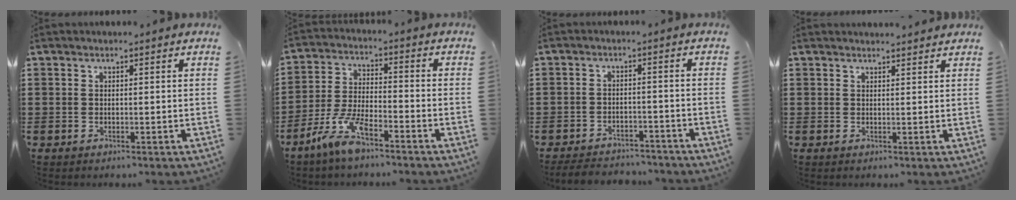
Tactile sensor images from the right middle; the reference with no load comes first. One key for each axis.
{"total": 7.6, "fx": -5.5, "fy": 1.7, "fz": 5.0, "tx": -0.123, "ty": -0.009, "tz": -0.107}
{"total": 3.9, "fx": -3.8, "fy": 0.7, "fz": 0.1, "tx": -0.014, "ty": 0.000, "tz": -0.082}
{"total": 1.4, "fx": 1.4, "fy": 0.0, "fz": 0.2, "tx": 0.002, "ty": -0.004, "tz": 0.025}